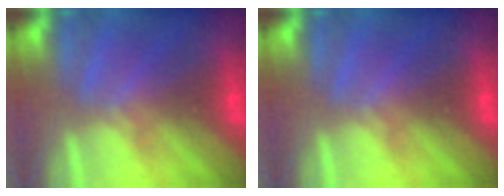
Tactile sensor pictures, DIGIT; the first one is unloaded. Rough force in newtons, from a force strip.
{"total": 0.0}